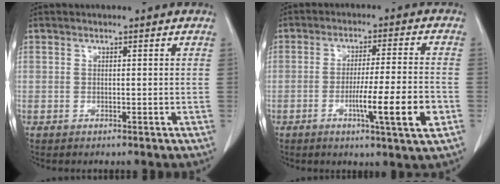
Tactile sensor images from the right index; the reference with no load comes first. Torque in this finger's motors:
{"motor_torque": [1.00, -0.29, 0.27, 0.08]}